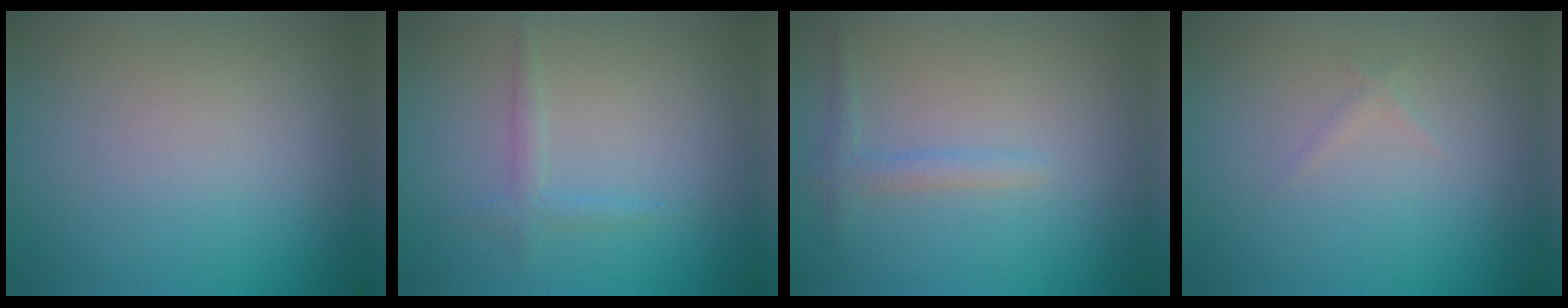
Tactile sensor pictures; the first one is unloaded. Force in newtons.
{"total": 1.3, "press": 1.3, "slide": 0.1}
{"total": 1.5, "press": 1.5, "slide": 0.2}
{"total": 0.5, "press": 0.5, "slide": 0.0}